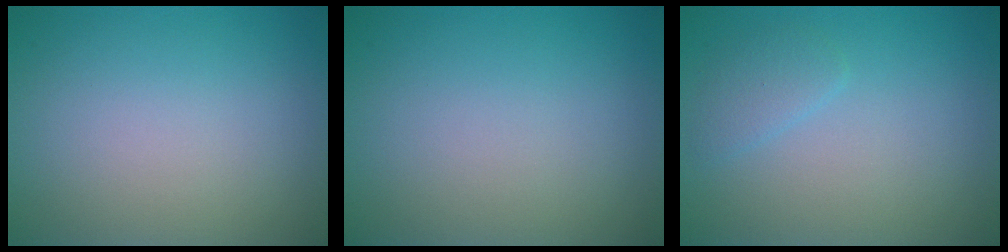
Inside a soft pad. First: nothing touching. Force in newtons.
{"total": 0.0}
{"total": 1.4, "press": 1.4, "slide": 0.1}